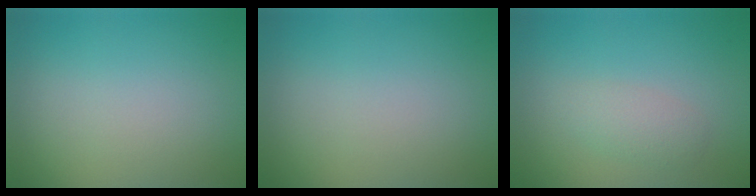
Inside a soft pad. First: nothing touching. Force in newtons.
{"total": 0.0}
{"total": 1.8, "press": 1.8, "slide": 0.0}